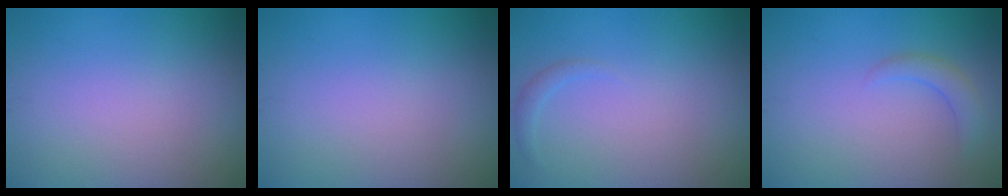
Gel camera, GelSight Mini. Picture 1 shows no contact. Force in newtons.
{"total": 0.0}
{"total": 0.8, "press": 0.8, "slide": 0.1}
{"total": 1.7, "press": 1.7, "slide": 0.3}